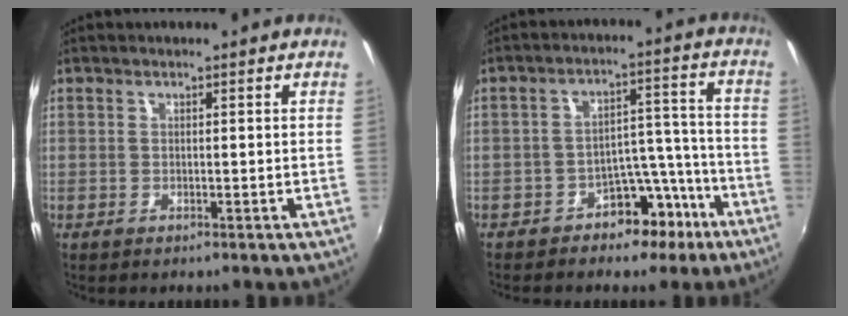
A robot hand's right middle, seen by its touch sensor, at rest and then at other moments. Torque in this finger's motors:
{"motor_torque": [1.07, -1.07, 0.14, 0.04]}